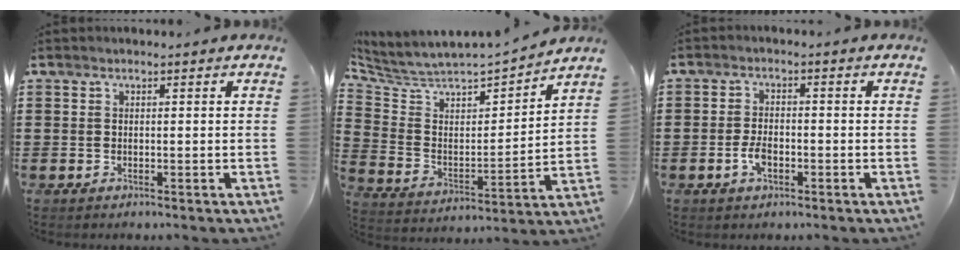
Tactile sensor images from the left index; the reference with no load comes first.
{"total": 4.0, "force": [3.6, 1.5, 0.5], "torque": [-0.040, -0.037, 0.052]}
{"total": 3.4, "force": [-1.3, 1.6, 2.6], "torque": [-0.062, -0.002, -0.027]}